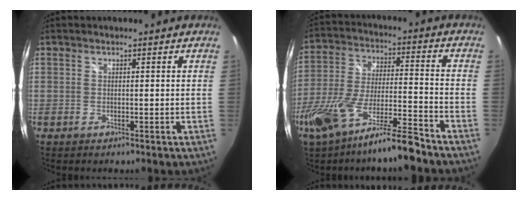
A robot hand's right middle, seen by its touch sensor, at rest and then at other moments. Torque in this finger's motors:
{"motor_torque": [1.08, -1.06, 0.39, 0.18]}